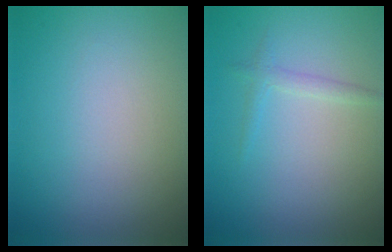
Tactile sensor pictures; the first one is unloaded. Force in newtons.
{"total": 1.2, "press": 1.2, "slide": 0.1}